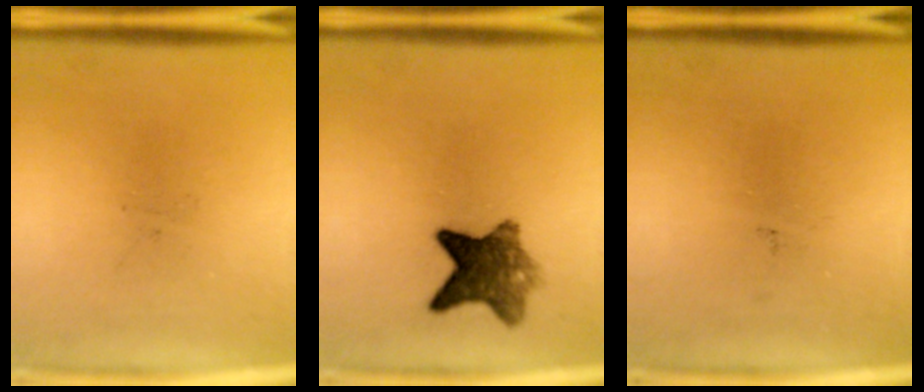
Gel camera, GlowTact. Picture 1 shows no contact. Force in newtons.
{"total": 7.9}
{"total": 0.0}